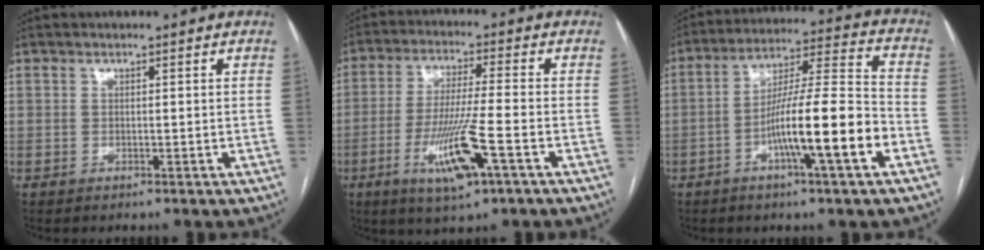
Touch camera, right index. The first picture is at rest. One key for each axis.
{"total": 11.2, "fx": -4.5, "fy": 0.6, "fz": 10.2, "tx": -0.199, "ty": -0.016, "tz": -0.081}
{"total": 14.7, "fx": -5.4, "fy": 0.1, "fz": 13.6, "tx": -0.232, "ty": 0.007, "tz": -0.094}